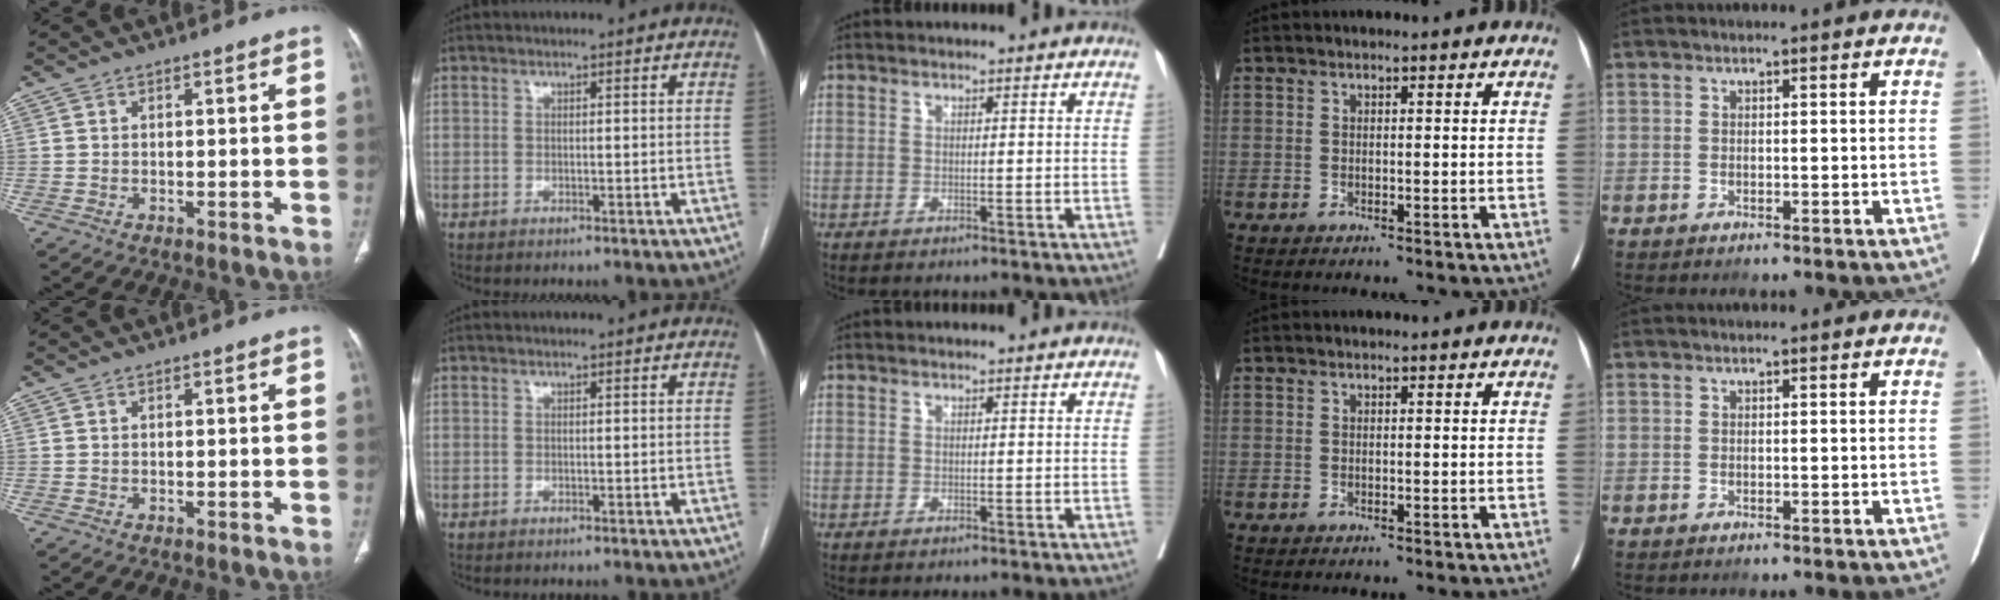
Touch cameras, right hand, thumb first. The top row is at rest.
{}